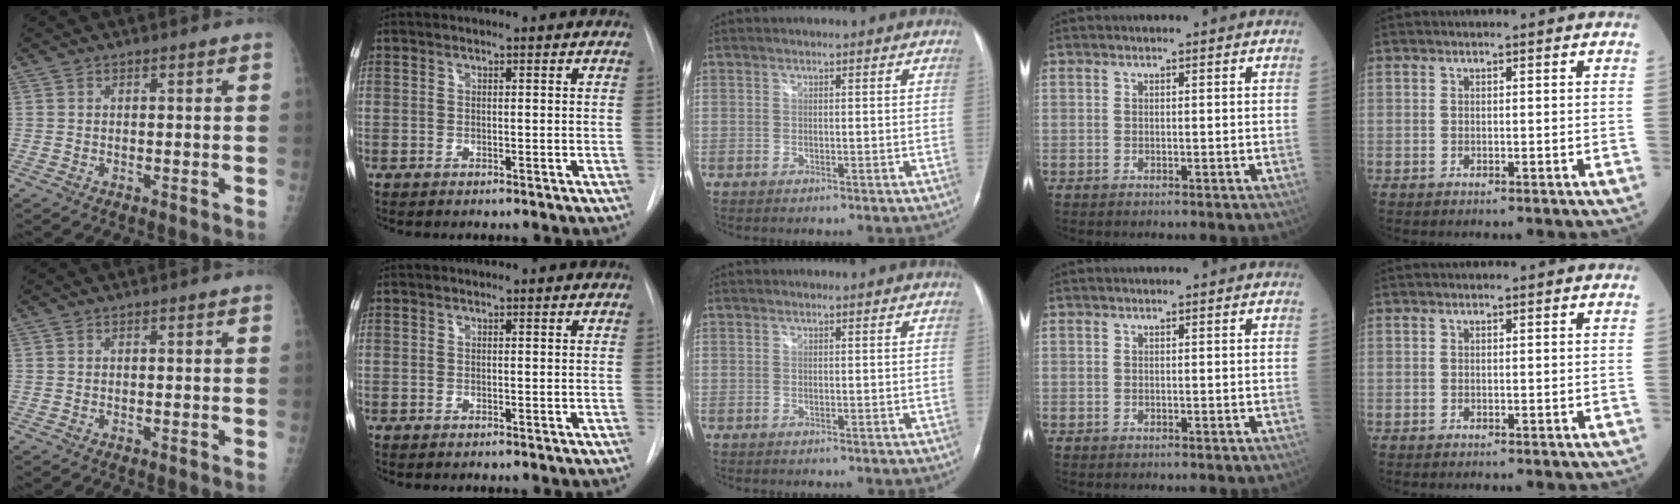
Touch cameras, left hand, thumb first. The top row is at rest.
{}